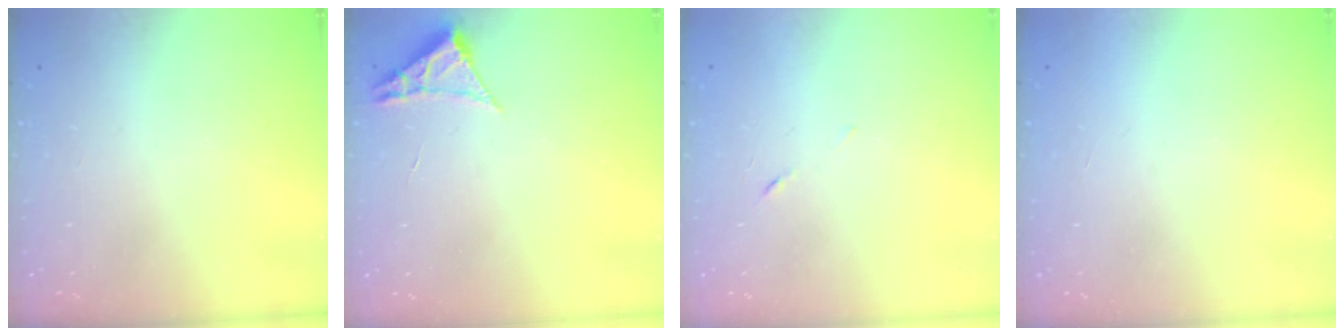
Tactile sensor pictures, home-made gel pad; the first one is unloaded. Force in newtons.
{"total": 2.3, "press": 2.3, "slide": 0.4}
{"total": 4.5, "press": 4.5, "slide": 0.6}
{"total": 1.6, "press": 1.6, "slide": 0.1}